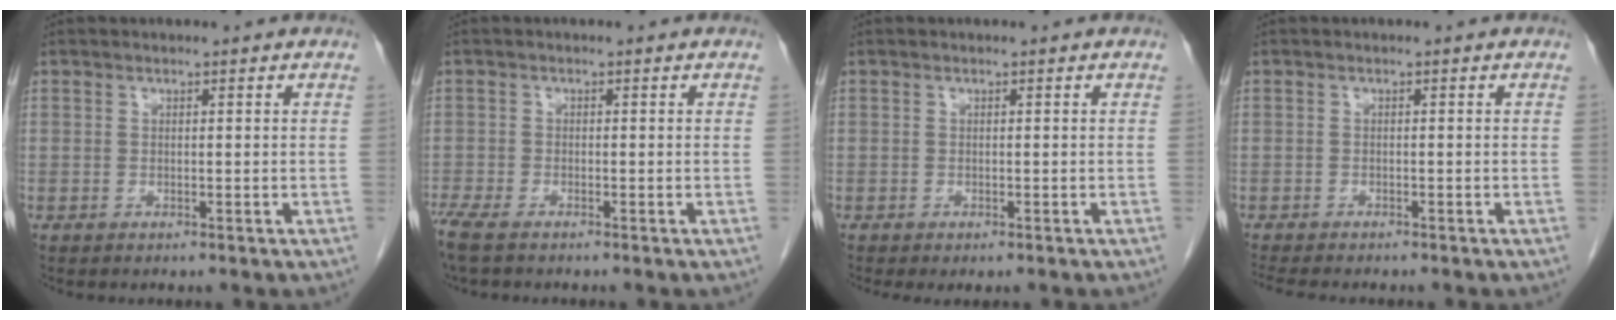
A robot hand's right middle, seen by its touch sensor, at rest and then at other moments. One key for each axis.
{"total": 5.0, "fx": -3.9, "fy": 1.2, "fz": 2.9, "tx": -0.064, "ty": -0.015, "tz": -0.072}
{"total": 1.3, "fx": -1.0, "fy": 0.4, "fz": 0.7, "tx": -0.008, "ty": -0.005, "tz": -0.013}
{"total": 5.9, "fx": -5.0, "fy": 1.2, "fz": 2.7, "tx": -0.039, "ty": -0.010, "tz": -0.075}